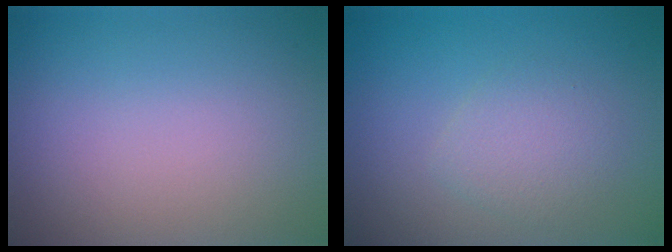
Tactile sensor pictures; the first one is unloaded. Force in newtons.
{"total": 2.3, "press": 2.3, "slide": 0.1}